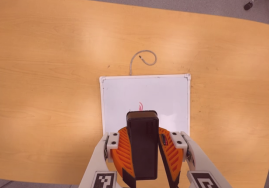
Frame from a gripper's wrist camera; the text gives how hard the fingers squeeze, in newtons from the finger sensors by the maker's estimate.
{"total": 11.3, "left": 10.4, "right": 12.1}